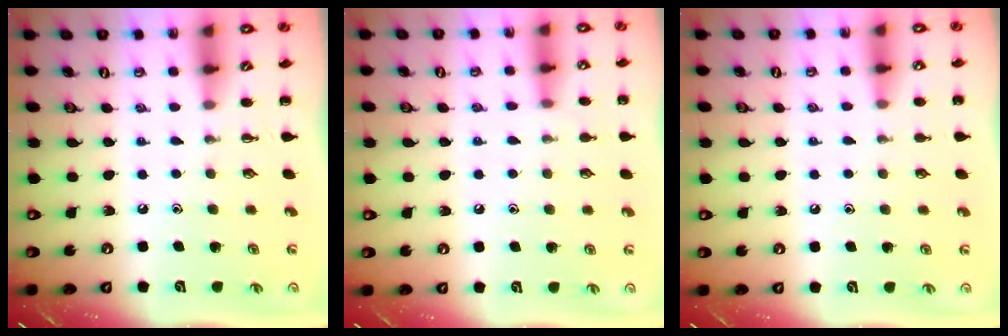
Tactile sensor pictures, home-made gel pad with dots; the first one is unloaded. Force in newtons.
{"total": 5.1, "press": 4.8, "slide": 1.7}
{"total": 3.3, "press": 3.1, "slide": 1.2}